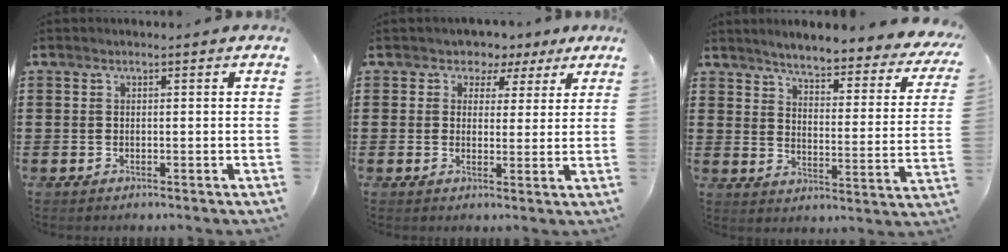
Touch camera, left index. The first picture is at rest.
{"total": 3.0, "force": [1.5, 2.6, 0.0], "torque": [-0.011, 0.005, 0.022]}
{"total": 3.9, "force": [3.8, -0.1, 1.1], "torque": [-0.044, -0.035, 0.058]}